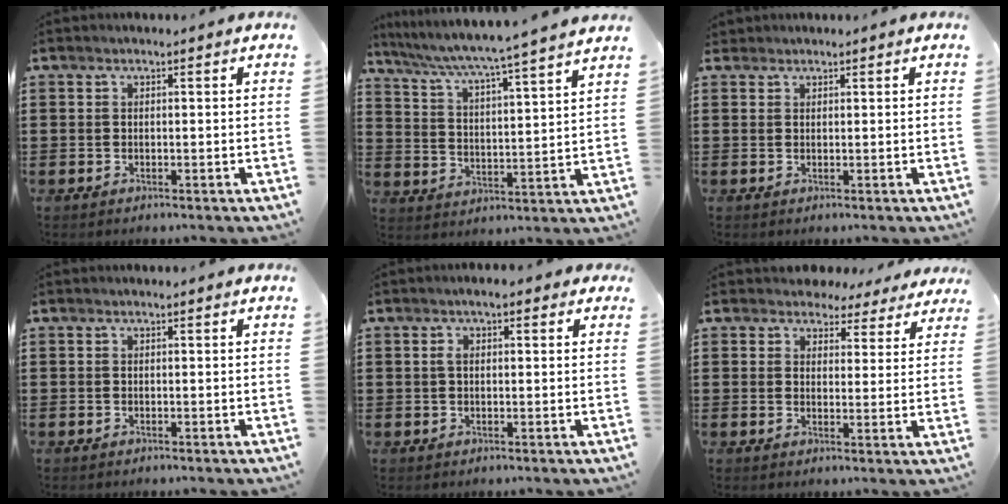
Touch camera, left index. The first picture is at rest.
{"total": 4.5, "force": [3.8, -1.2, 2.0], "torque": [-0.059, -0.041, 0.053]}
{"total": 0.8, "force": [0.7, 0.4, 0.1], "torque": [-0.005, 0.003, 0.014]}
{"total": 0.0}
{"total": 2.4, "force": [0.4, 1.1, 2.1], "torque": [-0.044, 0.009, 0.004]}
{"total": 3.9, "force": [3.4, 1.8, 0.5], "torque": [-0.019, -0.007, 0.060]}